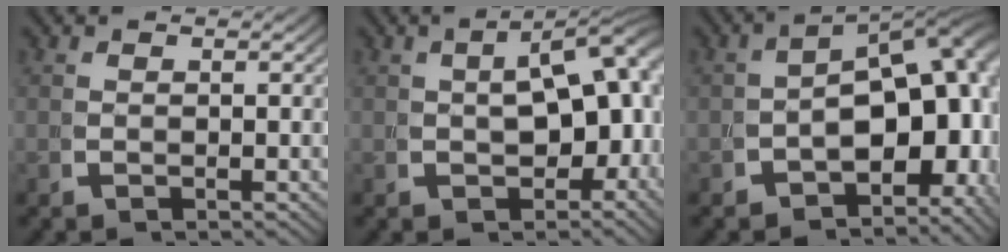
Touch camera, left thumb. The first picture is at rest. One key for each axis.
{"total": 7.7, "fx": 0.1, "fy": 4.4, "fz": 6.3, "tx": -0.076, "ty": -0.003, "tz": 0.010}
{"total": 13.4, "fx": -1.2, "fy": 8.6, "fz": 10.2, "tx": -0.132, "ty": -0.037, "tz": -0.007}